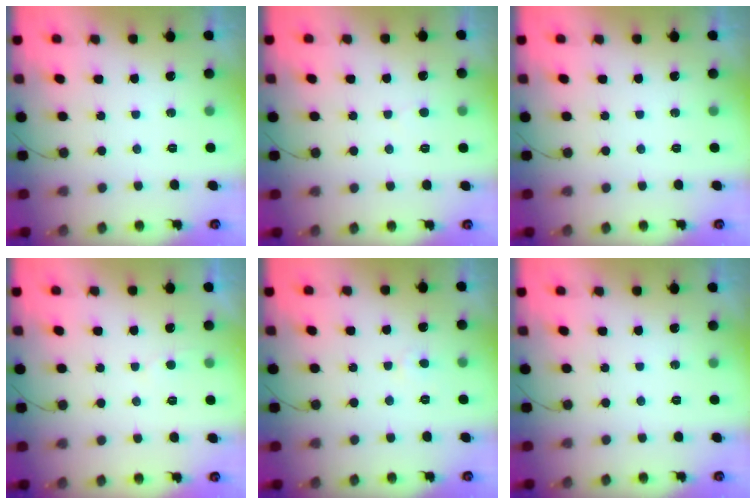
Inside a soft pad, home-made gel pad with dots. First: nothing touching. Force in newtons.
{"total": 3.0, "press": 3.0, "slide": 0.4}
{"total": 0.0}
{"total": 2.6, "press": 2.6, "slide": 0.2}
{"total": 3.1, "press": 3.0, "slide": 0.3}
{"total": 0.0}